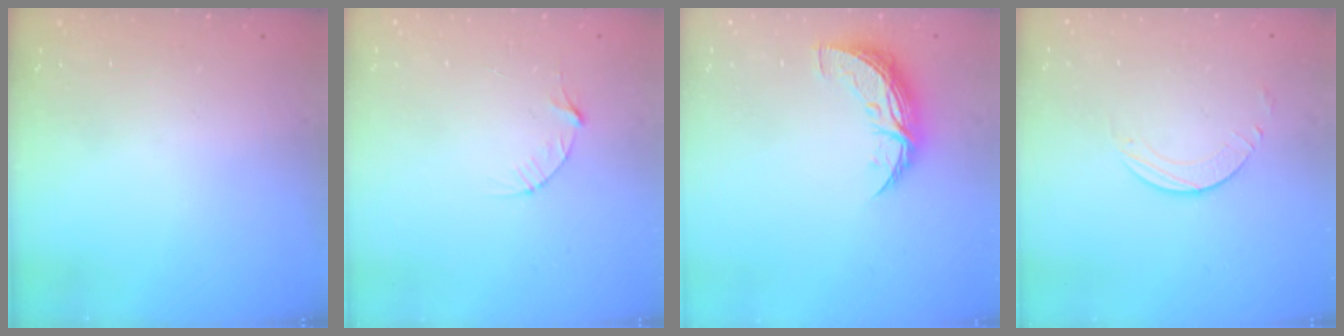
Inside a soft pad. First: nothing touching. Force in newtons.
{"total": 4.1, "press": 4.1, "slide": 0.4}
{"total": 8.8, "press": 8.8, "slide": 0.4}
{"total": 3.2, "press": 3.2, "slide": 0.3}